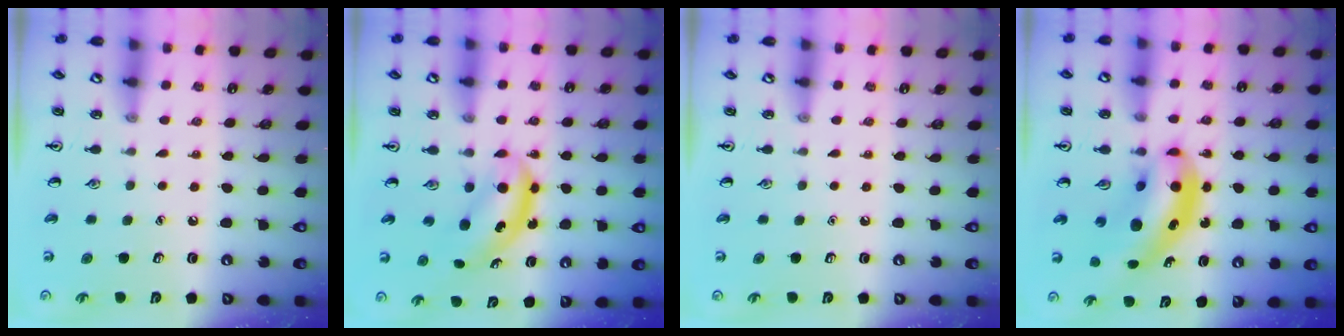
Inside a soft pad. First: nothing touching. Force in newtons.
{"total": 5.0, "press": 5.0, "slide": 0.6}
{"total": 0.0}
{"total": 11.4, "press": 10.9, "slide": 3.3}